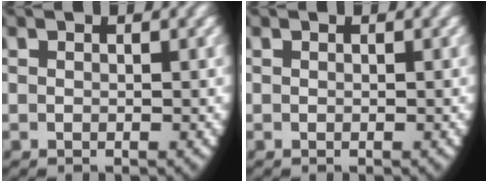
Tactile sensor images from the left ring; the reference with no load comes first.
{"total": 0.0}